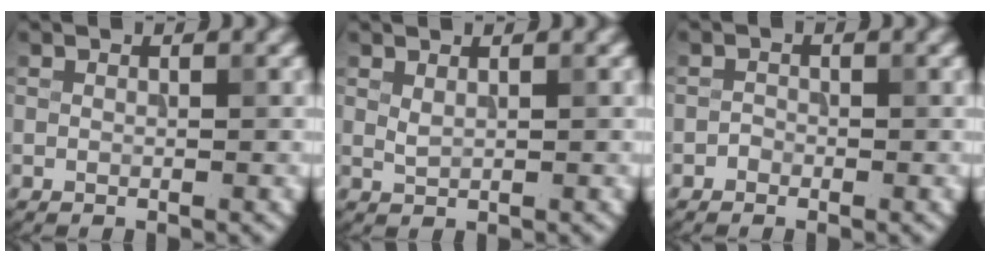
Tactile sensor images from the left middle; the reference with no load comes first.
{"total": 0.8, "force": [0.6, 0.2, 0.4], "torque": [-0.013, 0.000, 0.015]}
{"total": 0.7, "force": [-0.5, 0.4, 0.0], "torque": [0.002, 0.002, -0.010]}